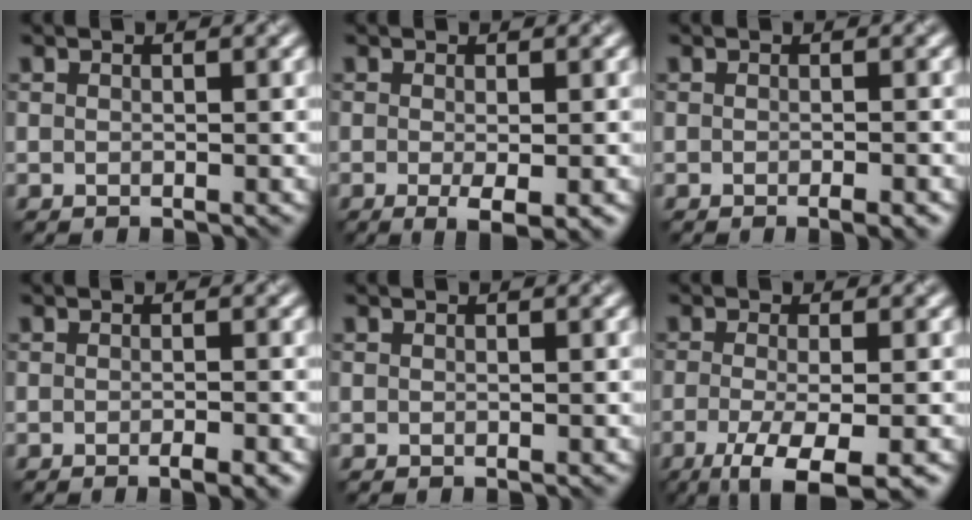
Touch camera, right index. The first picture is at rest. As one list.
[{"total": 2.6, "force": [-0.8, 0.4, 2.5], "torque": [-0.042, -0.009, -0.010]}, {"total": 1.7, "force": [-0.8, 0.3, 1.4], "torque": [-0.013, -0.003, -0.011]}, {"total": 2.1, "force": [-1.1, 0.4, 1.7], "torque": [-0.019, -0.003, -0.016]}, {"total": 0.0}, {"total": 6.8, "force": [-3.4, 1.9, 5.6], "torque": [-0.087, -0.010, -0.058]}]